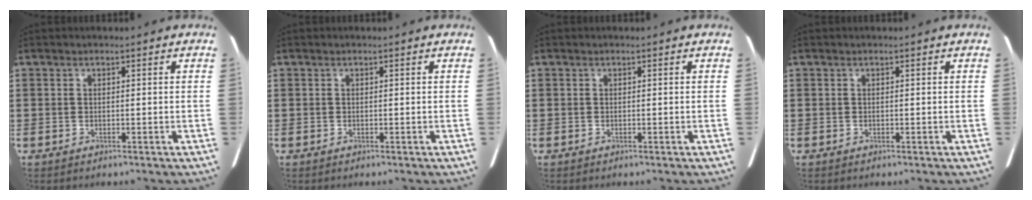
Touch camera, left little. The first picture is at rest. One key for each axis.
{"total": 0.0}
{"total": 0.0}
{"total": 0.0}